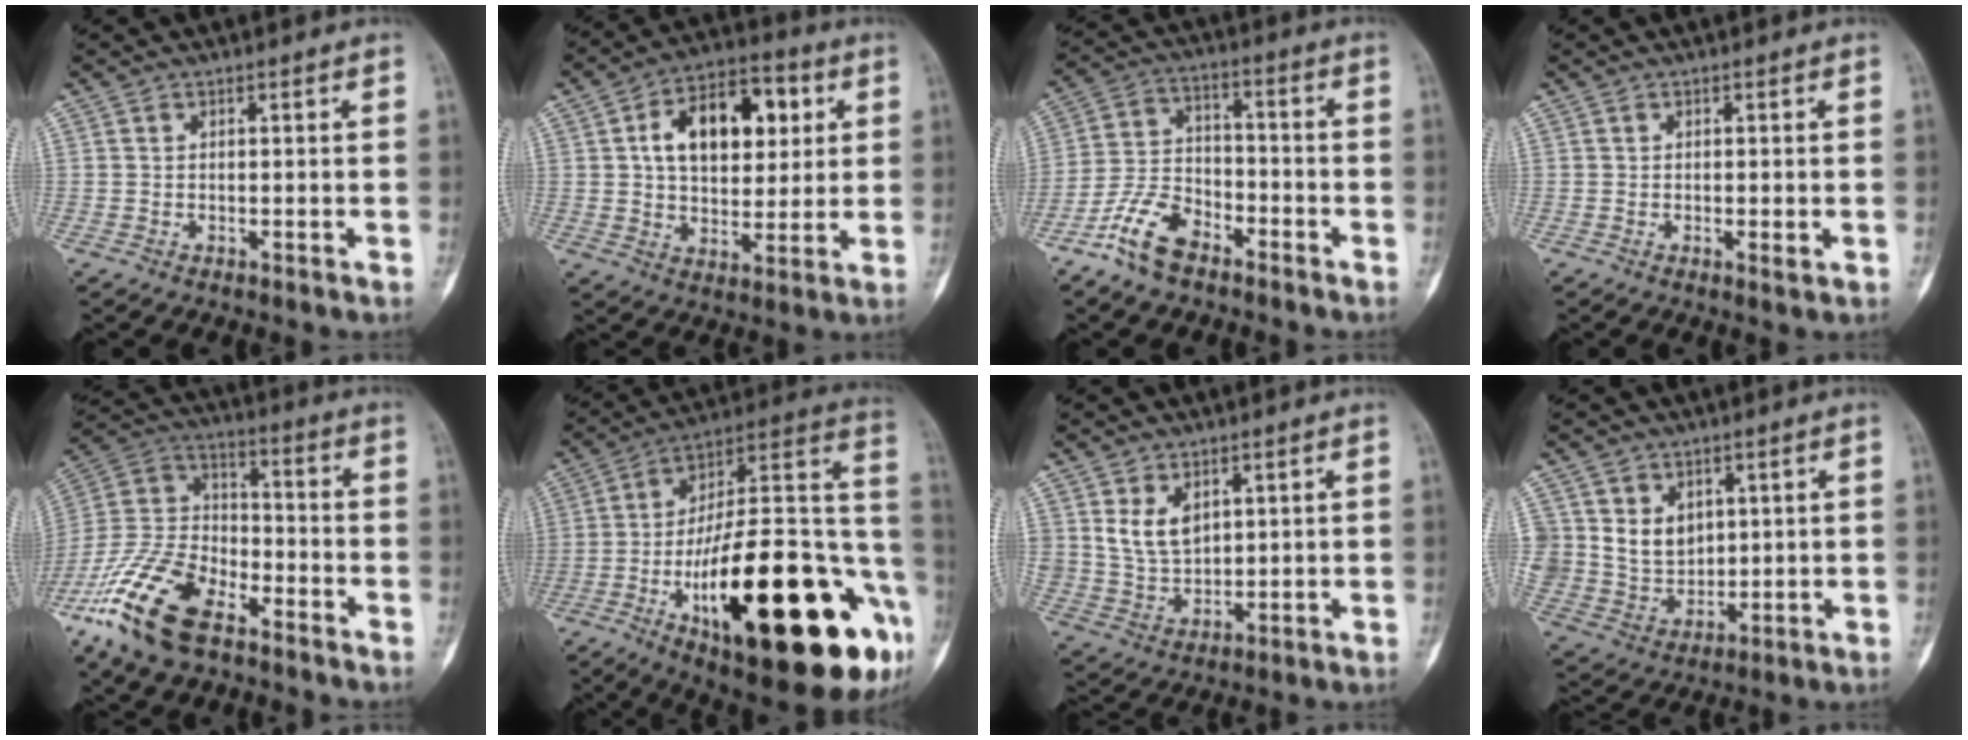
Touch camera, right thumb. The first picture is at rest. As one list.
[{"total": 17.0, "force": [4.4, 10.4, 12.8], "torque": [-0.162, 0.008, 0.068]}, {"total": 10.1, "force": [-6.8, 5.2, 5.4], "torque": [-0.106, 0.043, -0.138]}, {"total": 1.8, "force": [-0.4, 0.5, 1.7], "torque": [-0.027, -0.005, -0.006]}, {"total": 19.1, "force": [-11.7, 9.2, 11.9], "torque": [-0.240, 0.053, -0.226]}, {"total": 36.8, "force": [-12.3, 11.9, 32.6], "torque": [-0.420, 0.041, -0.183]}, {"total": 7.2, "force": [2.8, 4.9, 4.4], "torque": [-0.060, -0.020, 0.065]}, {"total": 9.8, "force": [2.9, 8.2, 4.5], "torque": [-0.051, -0.021, 0.070]}]